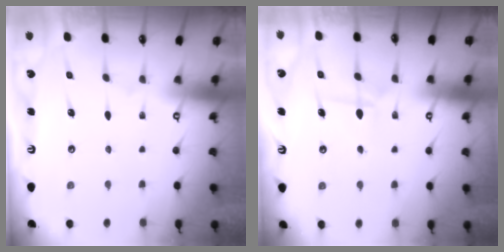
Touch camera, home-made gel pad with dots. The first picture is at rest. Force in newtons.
{"total": 6.1, "press": 6.1, "slide": 0.8}